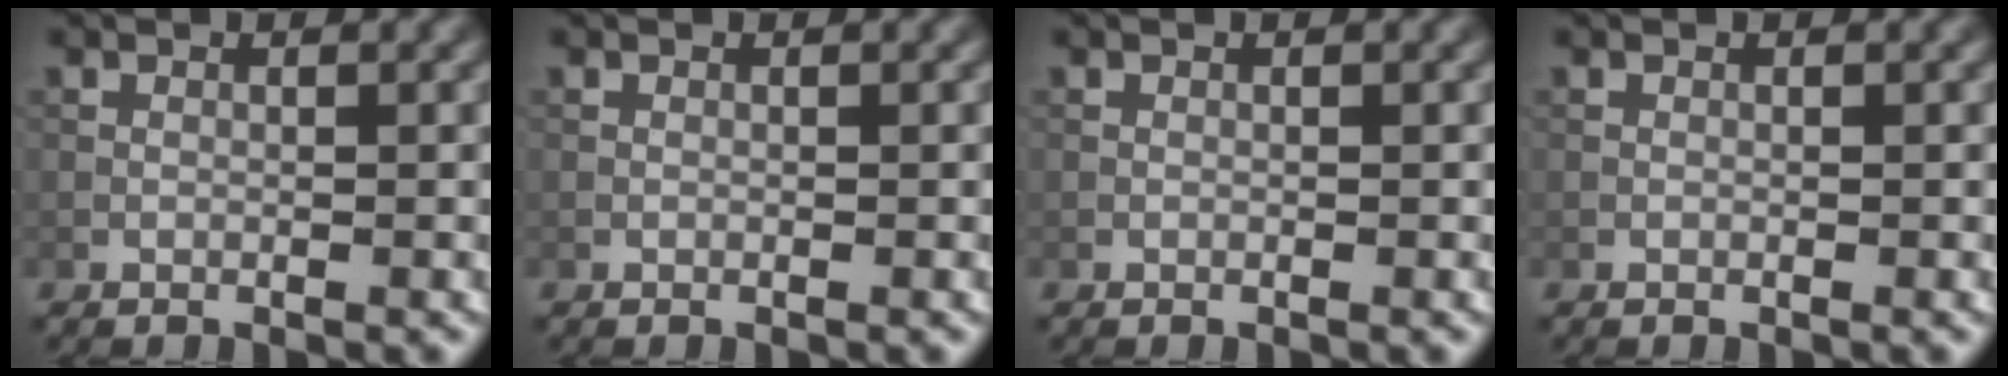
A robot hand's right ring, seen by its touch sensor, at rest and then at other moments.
{"total": 0.0}
{"total": 0.0}
{"total": 0.0}